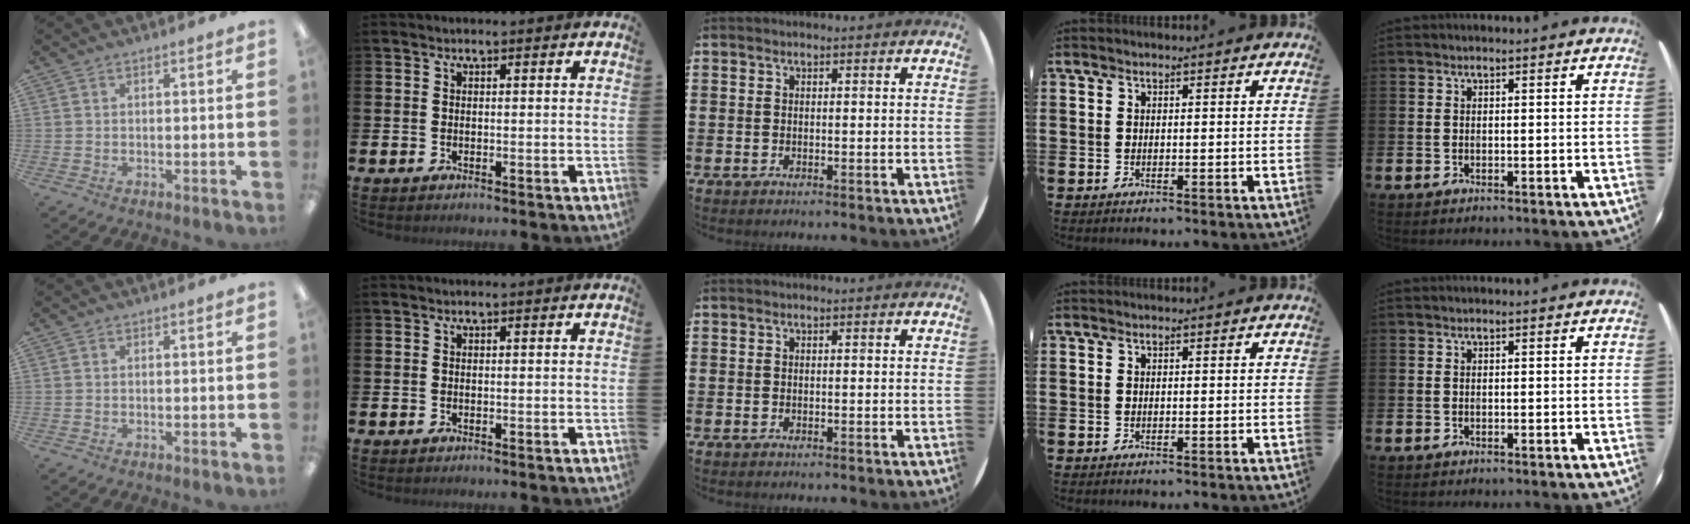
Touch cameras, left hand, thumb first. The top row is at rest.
{}